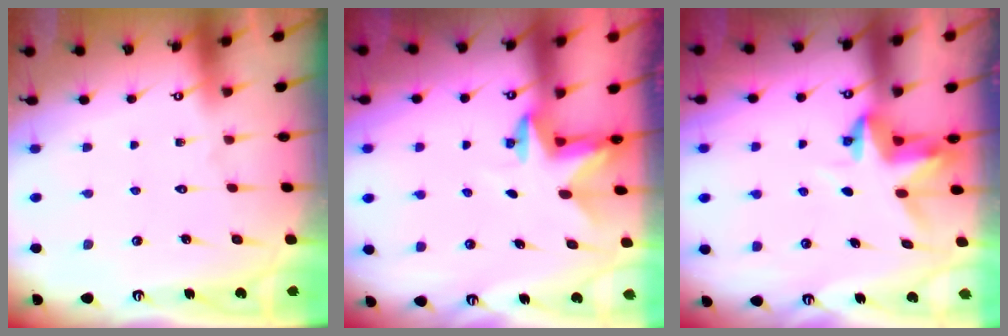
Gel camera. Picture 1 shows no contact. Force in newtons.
{"total": 2.5, "press": 2.5, "slide": 0.4}
{"total": 3.7, "press": 3.7, "slide": 0.4}